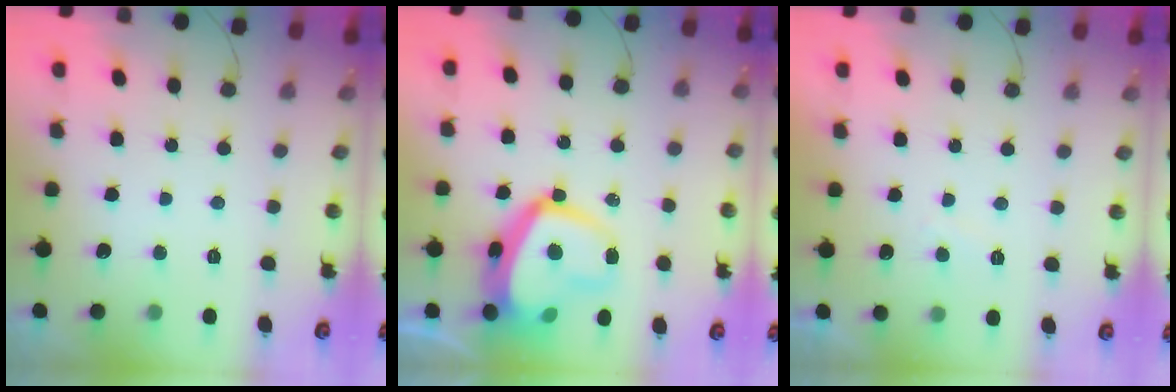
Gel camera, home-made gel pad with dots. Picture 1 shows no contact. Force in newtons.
{"total": 18.3, "press": 18.2, "slide": 1.3}
{"total": 0.8, "press": 0.6, "slide": 0.5}